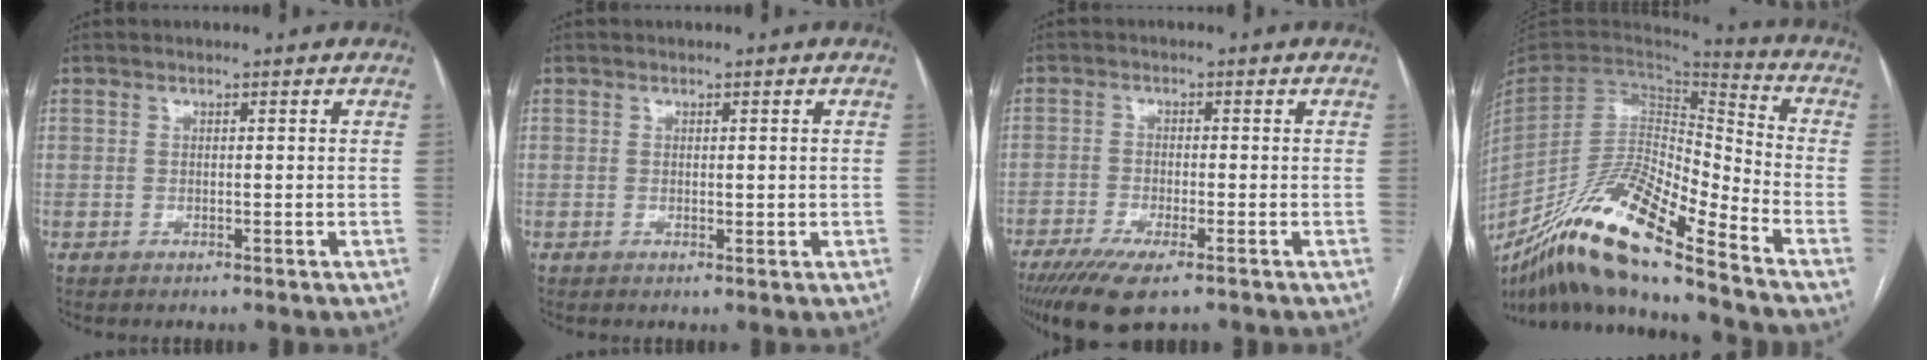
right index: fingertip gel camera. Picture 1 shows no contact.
{"total": 1.0, "force": [0.1, 0.5, 0.8], "torque": [-0.014, -0.003, 0.003]}
{"total": 8.7, "force": [-6.0, 1.6, 6.1], "torque": [-0.103, -0.020, -0.099]}
{"total": 21.8, "force": [-15.9, 1.5, 14.9], "torque": [-0.302, -0.030, -0.298]}